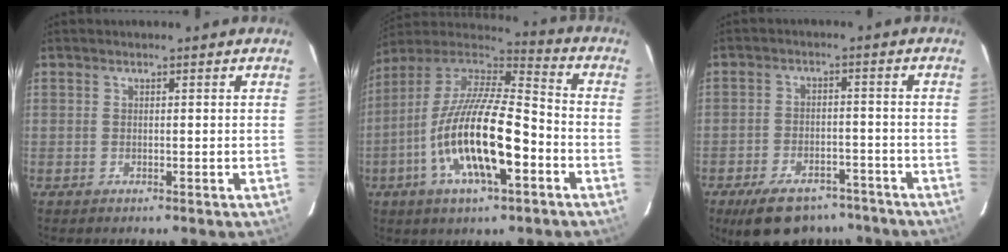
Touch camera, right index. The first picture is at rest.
{"total": 20.8, "force": [-7.1, 6.5, 18.4], "torque": [-0.350, -0.023, -0.136]}
{"total": 13.2, "force": [-9.9, 6.4, 5.9], "torque": [-0.128, 0.007, -0.135]}